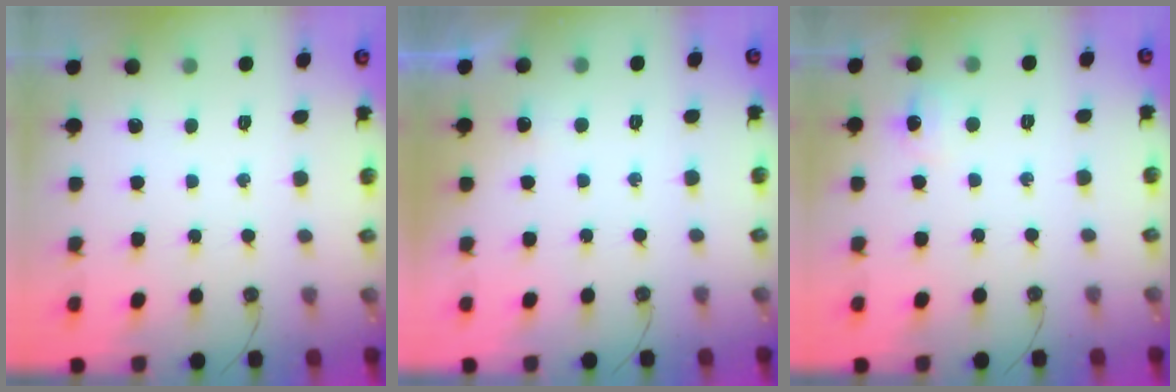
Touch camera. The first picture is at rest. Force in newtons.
{"total": 2.9, "press": 2.8, "slide": 0.6}
{"total": 5.7, "press": 5.6, "slide": 0.8}